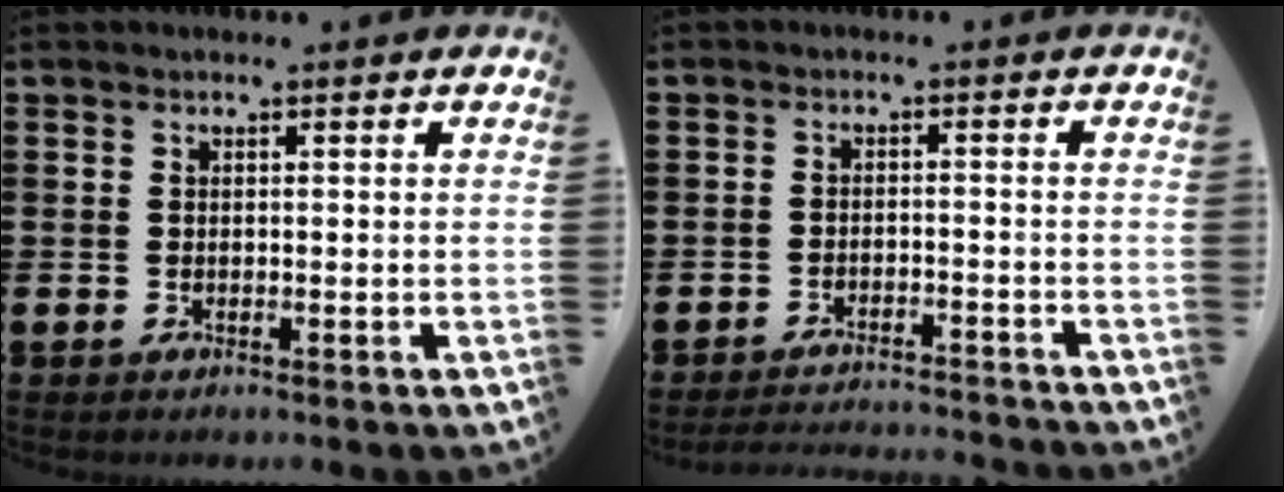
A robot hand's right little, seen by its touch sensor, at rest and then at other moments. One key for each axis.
{"total": 2.4, "fx": -2.4, "fy": -0.2, "fz": 0.1, "tx": -0.003, "ty": 0.002, "tz": -0.051}